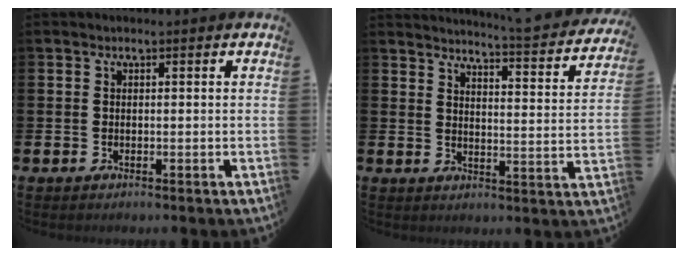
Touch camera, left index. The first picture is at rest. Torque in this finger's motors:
{"motor_torque": [0.71, -1.43, 0.00, 0.21]}